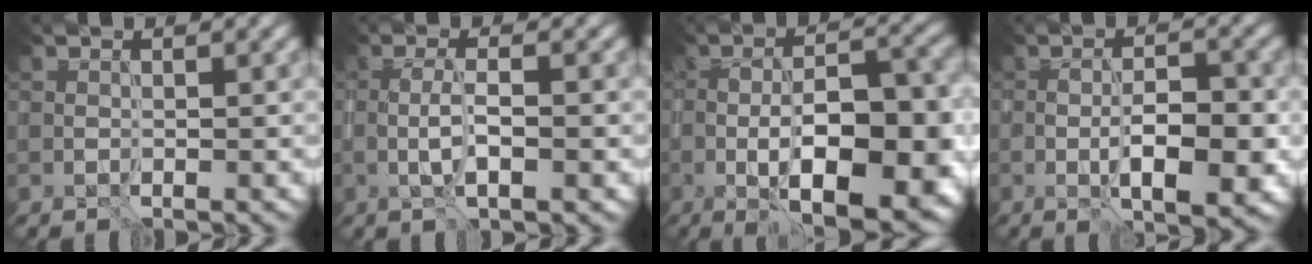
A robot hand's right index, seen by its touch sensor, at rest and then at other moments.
{"total": 2.6, "force": [-0.4, 0.5, 2.6], "torque": [-0.051, 0.001, -0.010]}
{"total": 11.7, "force": [-3.1, 4.4, 10.4], "torque": [-0.146, 0.004, -0.047]}
{"total": 5.7, "force": [-1.2, 2.0, 5.2], "torque": [-0.084, -0.003, -0.015]}